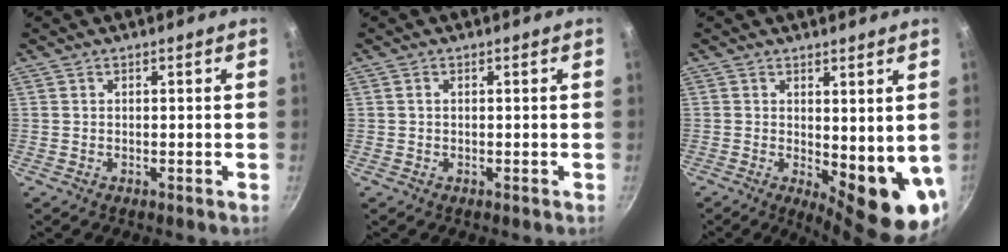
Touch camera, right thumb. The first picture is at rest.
{"total": 0.6, "force": [0.1, 0.4, 0.4], "torque": [-0.007, 0.003, 0.002]}
{"total": 10.9, "force": [0.2, 4.3, 10.0], "torque": [-0.105, -0.022, 0.014]}